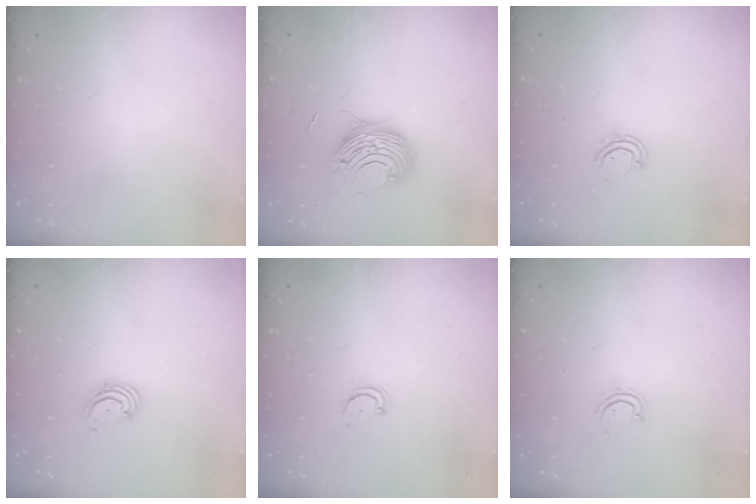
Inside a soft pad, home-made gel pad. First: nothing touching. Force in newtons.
{"total": 11.0, "press": 10.9, "slide": 1.1}
{"total": 5.0, "press": 5.0, "slide": 0.3}
{"total": 1.9, "press": 1.8, "slide": 0.2}
{"total": 2.3, "press": 2.3, "slide": 0.2}
{"total": 3.8, "press": 3.8, "slide": 0.3}